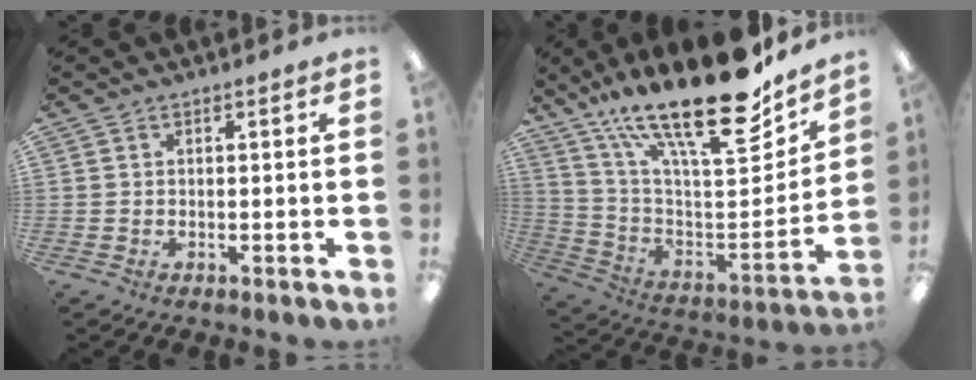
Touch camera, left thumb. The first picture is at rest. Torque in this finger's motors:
{"motor_torque": [2.47, 0.87, 2.44, -0.33, 0.45]}